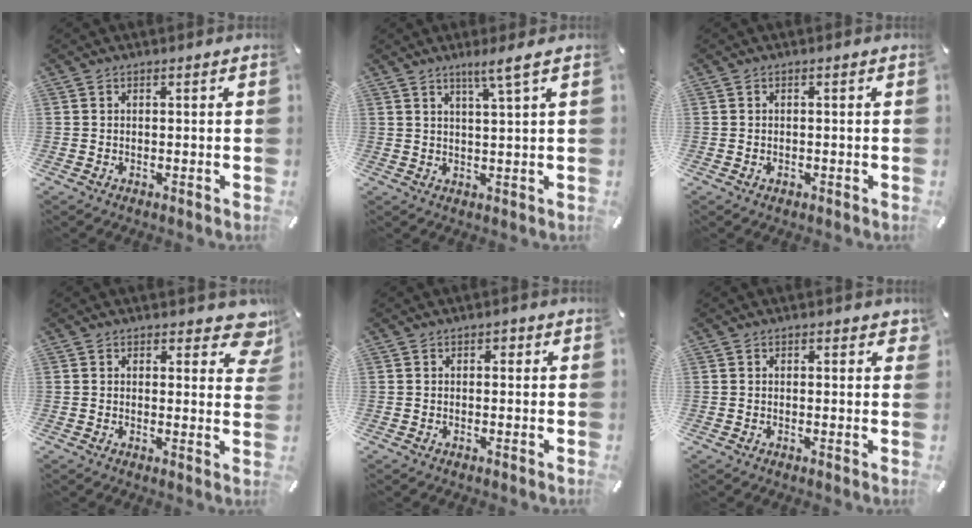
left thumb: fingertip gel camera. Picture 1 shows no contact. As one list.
[{"total": 4.6, "force": [2.9, -0.3, 3.5], "torque": [-0.074, -0.006, 0.048]}, {"total": 0.7, "force": [-0.3, 0.5, 0.4], "torque": [-0.008, 0.001, -0.006]}, {"total": 7.2, "force": [4.6, 3.6, 4.3], "torque": [-0.035, -0.031, 0.077]}, {"total": 1.1, "force": [0.2, 0.9, 0.5], "torque": [-0.003, 0.005, 0.001]}, {"total": 1.3, "force": [0.7, 0.8, 0.7], "torque": [0.001, -0.002, 0.009]}]